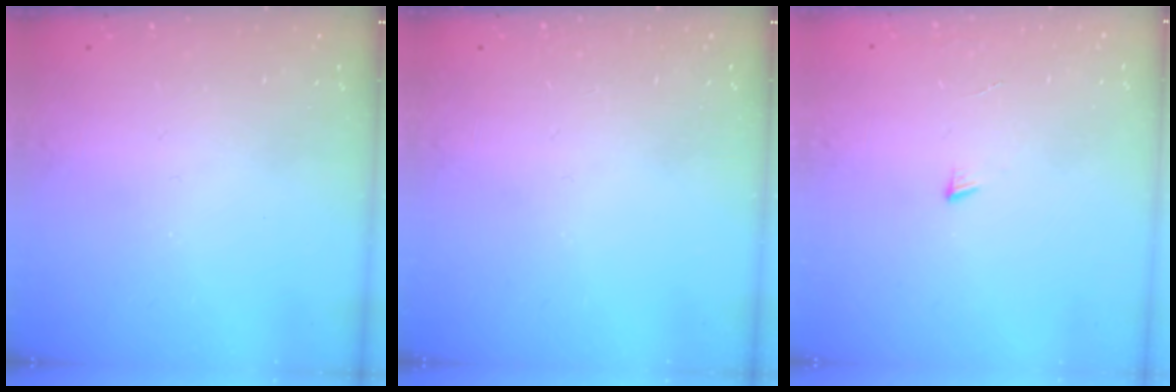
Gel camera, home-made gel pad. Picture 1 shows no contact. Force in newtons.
{"total": 0.0}
{"total": 3.0, "press": 3.0, "slide": 0.3}